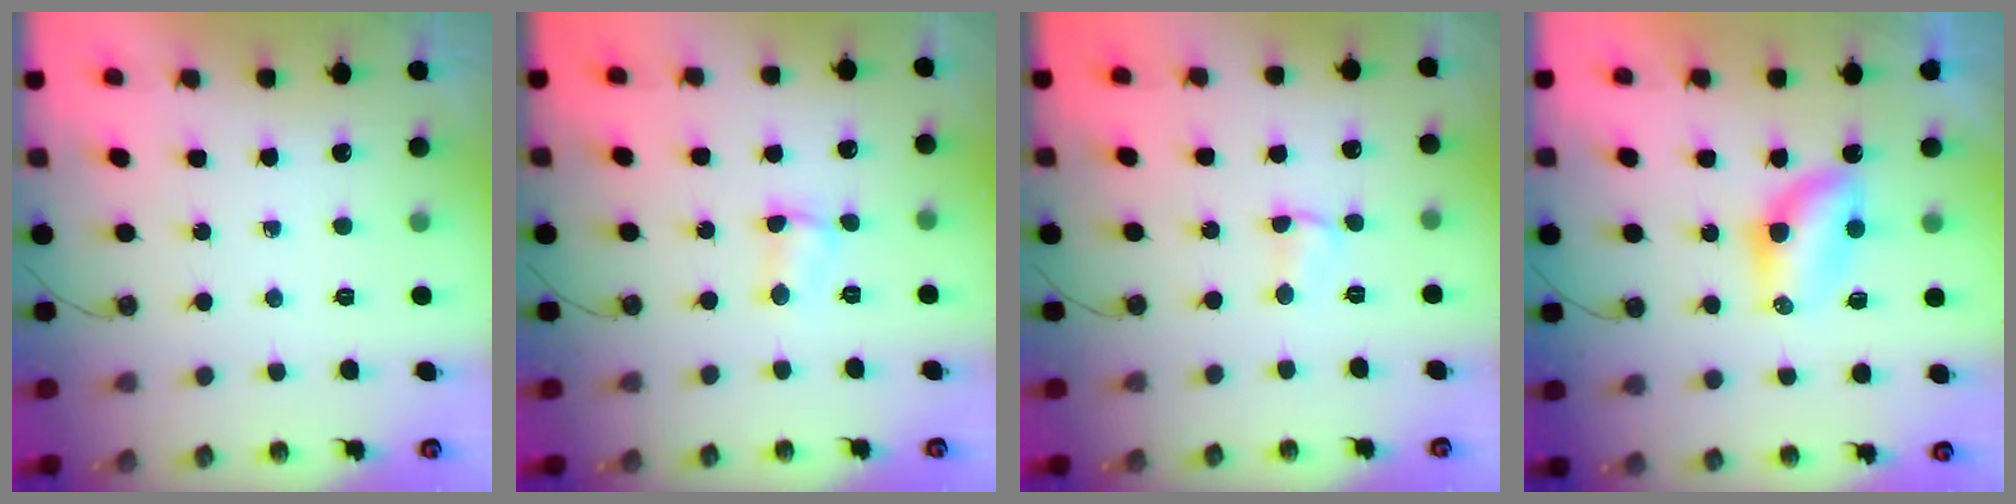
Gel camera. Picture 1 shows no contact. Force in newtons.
{"total": 3.9, "press": 3.8, "slide": 0.6}
{"total": 1.9, "press": 1.9, "slide": 0.3}
{"total": 6.5, "press": 6.4, "slide": 1.0}